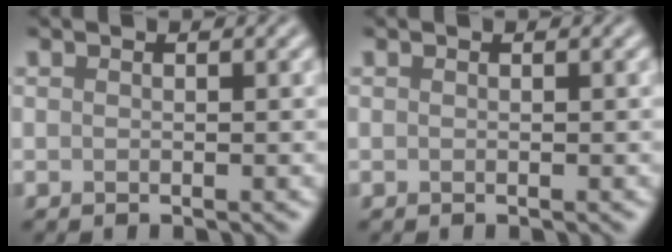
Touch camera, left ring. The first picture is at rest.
{"total": 0.0}